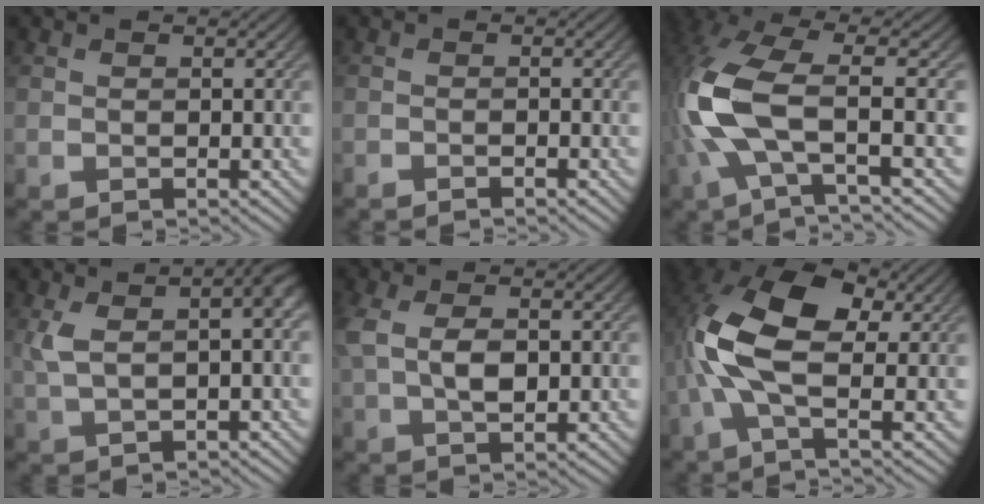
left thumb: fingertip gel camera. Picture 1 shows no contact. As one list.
[{"total": 0.9, "force": [-0.9, 0.0, 0.3], "torque": [-0.004, 0.000, -0.017]}, {"total": 11.2, "force": [-1.5, 3.8, 10.4], "torque": [-0.250, 0.000, -0.041]}, {"total": 6.3, "force": [1.3, 2.0, 5.9], "torque": [-0.116, 0.004, 0.023]}, {"total": 4.7, "force": [0.5, 2.3, 4.1], "torque": [-0.100, 0.001, 0.011]}, {"total": 10.8, "force": [0.3, 4.8, 9.7], "torque": [-0.203, 0.013, -0.005]}]